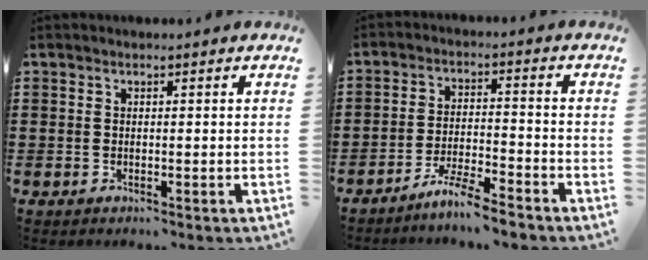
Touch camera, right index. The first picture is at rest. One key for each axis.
{"total": 5.4, "fx": -5.0, "fy": -0.3, "fz": 2.0, "tx": -0.049, "ty": -0.008, "tz": -0.099}